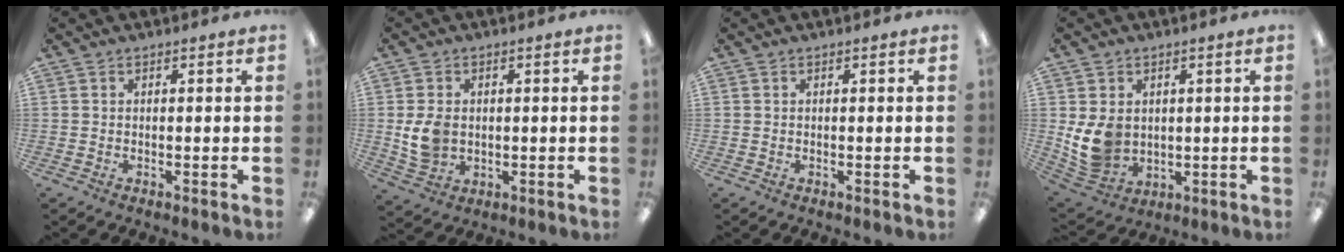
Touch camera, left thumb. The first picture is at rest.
{"total": 6.7, "force": [0.3, 5.2, 4.2], "torque": [-0.090, 0.003, 0.006]}
{"total": 0.0}
{"total": 9.6, "force": [0.9, 7.9, 5.4], "torque": [-0.127, -0.001, 0.021]}